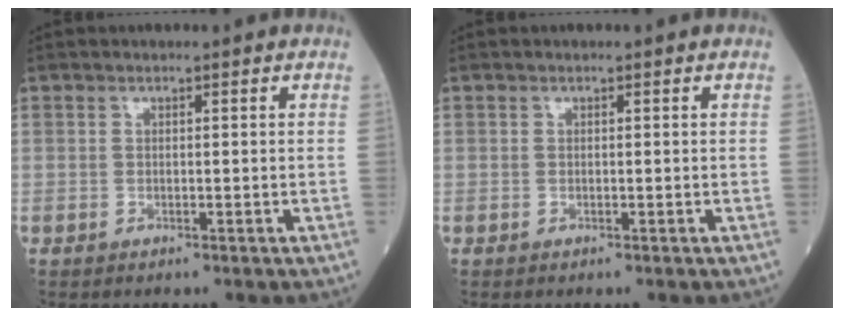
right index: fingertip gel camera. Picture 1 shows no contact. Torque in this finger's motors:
{"motor_torque": [0.01, -0.01, -0.05, 0.01]}